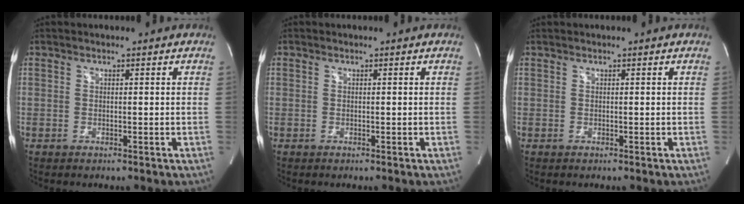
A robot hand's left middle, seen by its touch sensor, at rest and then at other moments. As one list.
[{"total": 0.0}, {"total": 0.0}]